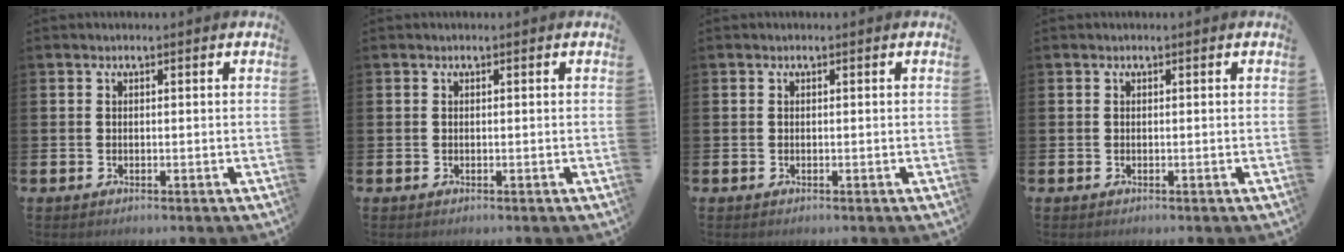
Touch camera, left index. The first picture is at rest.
{"total": 0.0}
{"total": 0.0}
{"total": 0.0}